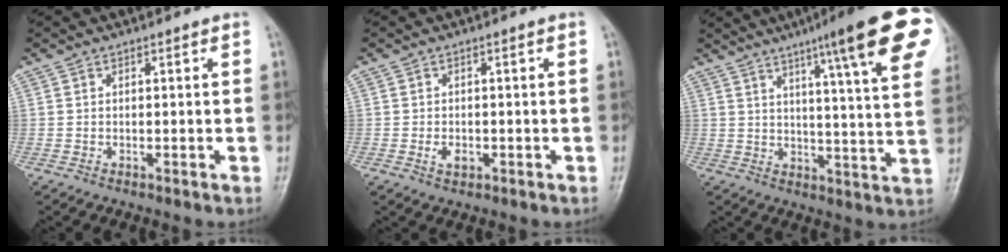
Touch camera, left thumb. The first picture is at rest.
{"total": 2.2, "force": [-0.7, 1.4, 1.6], "torque": [-0.026, 0.004, -0.009]}
{"total": 21.8, "force": [11.7, 2.6, 18.2], "torque": [-0.234, -0.030, 0.144]}